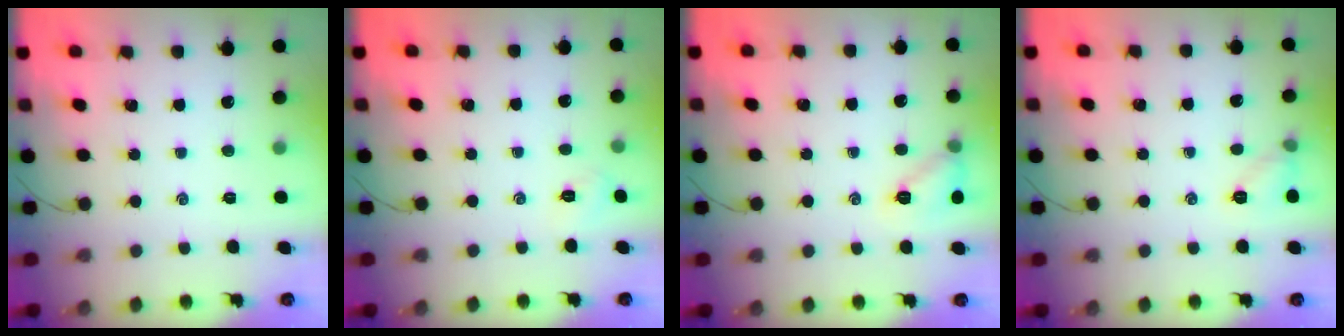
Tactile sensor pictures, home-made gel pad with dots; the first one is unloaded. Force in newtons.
{"total": 2.6, "press": 2.4, "slide": 0.8}
{"total": 8.7, "press": 8.7, "slide": 1.0}
{"total": 6.3, "press": 6.1, "slide": 1.8}